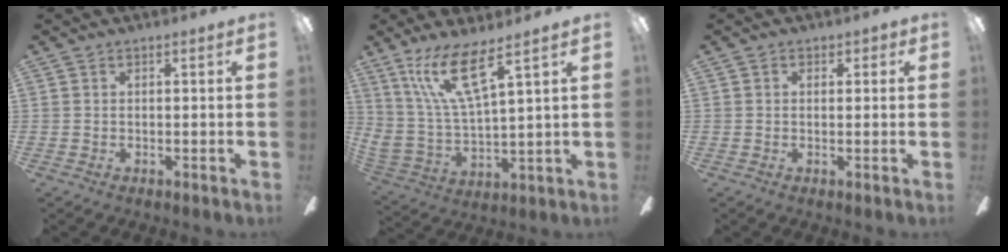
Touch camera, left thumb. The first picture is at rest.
{"total": 15.4, "force": [9.2, 3.8, 11.8], "torque": [-0.256, -0.032, 0.159]}
{"total": 1.4, "force": [0.1, 1.1, 0.8], "torque": [0.000, 0.000, -0.002]}